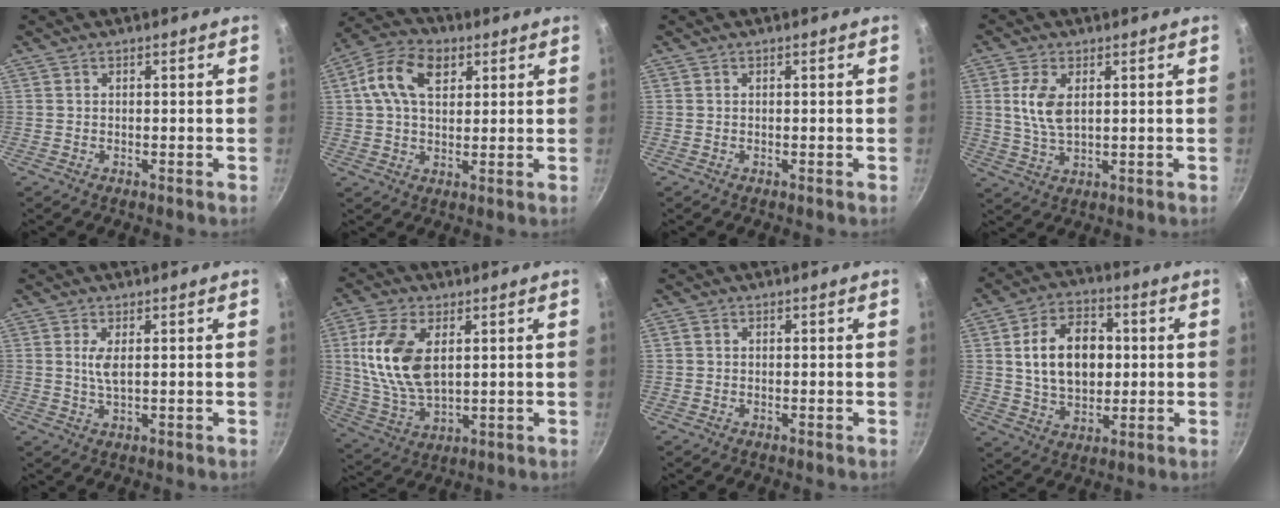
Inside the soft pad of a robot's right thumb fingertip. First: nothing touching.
{"total": 11.5, "force": [3.7, 7.4, 8.0], "torque": [-0.129, 0.010, 0.053]}
{"total": 0.0}
{"total": 6.8, "force": [1.5, 3.5, 5.6], "torque": [-0.113, -0.006, 0.032]}
{"total": 3.0, "force": [0.7, 1.0, 2.8], "torque": [-0.058, -0.006, 0.015]}
{"total": 14.1, "force": [3.1, 7.8, 11.3], "torque": [-0.217, -0.013, 0.069]}
{"total": 0.7, "force": [0.1, 0.6, 0.3], "torque": [-0.005, 0.003, 0.001]}
{"total": 14.6, "force": [1.7, 10.1, 10.5], "torque": [-0.143, 0.007, 0.028]}